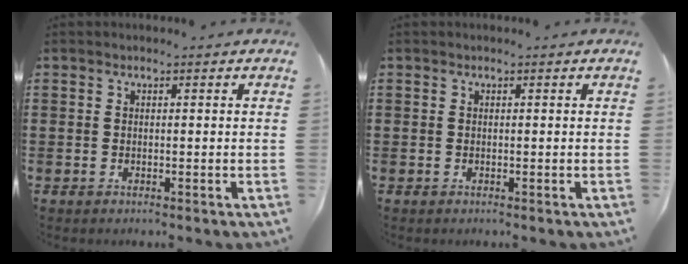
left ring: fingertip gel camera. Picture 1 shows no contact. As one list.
[{"total": 0.0}]